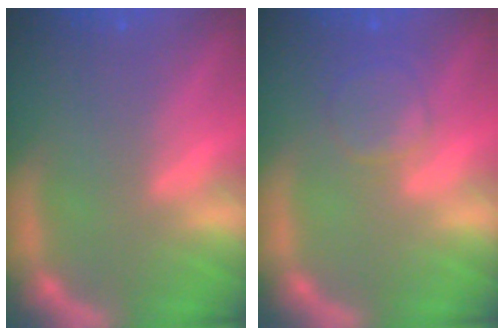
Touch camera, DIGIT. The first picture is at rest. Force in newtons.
{"total": 3.5}